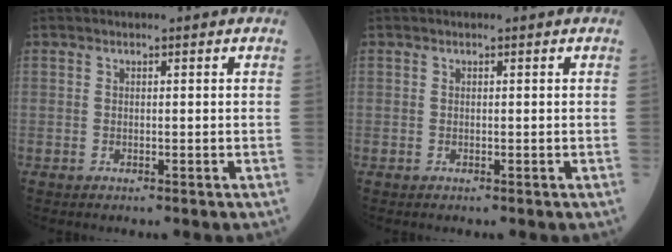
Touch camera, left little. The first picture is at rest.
{"total": 0.0}